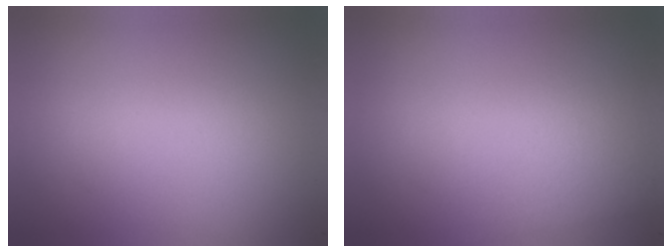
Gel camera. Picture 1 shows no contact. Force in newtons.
{"total": 1.0}